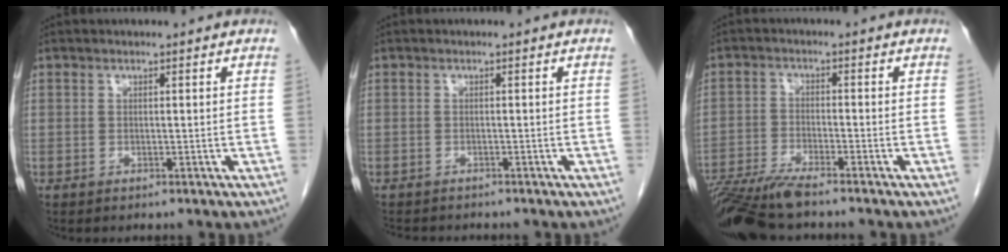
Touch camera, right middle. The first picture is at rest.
{"total": 4.4, "force": [-4.0, 1.1, 1.4], "torque": [-0.021, -0.008, -0.057]}
{"total": 9.1, "force": [-7.9, -0.1, 4.5], "torque": [-0.075, -0.026, -0.139]}